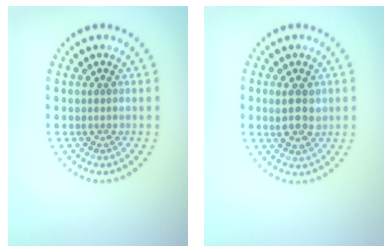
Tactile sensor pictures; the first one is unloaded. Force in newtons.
{"total": 2.9, "press": 2.8, "slide": 0.8}